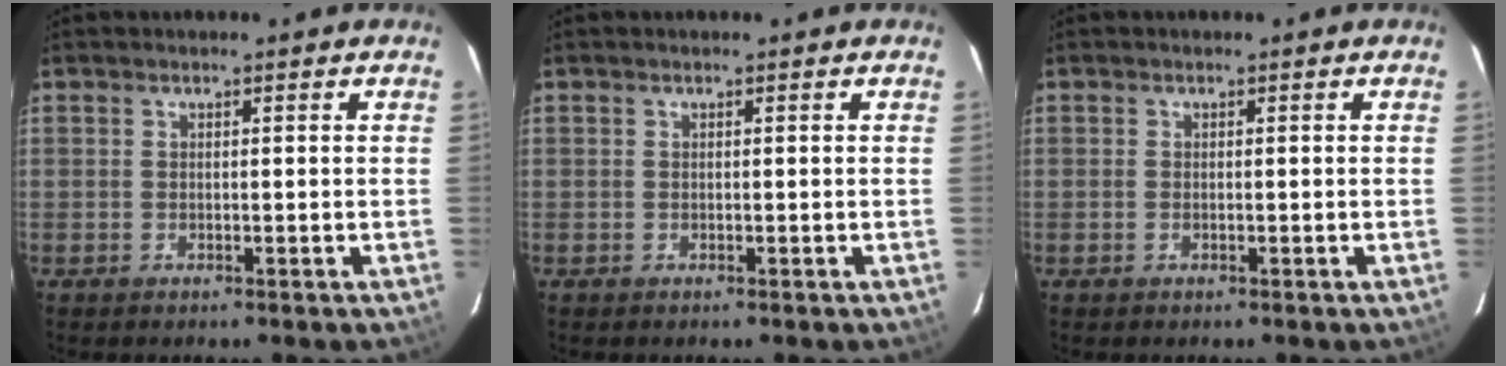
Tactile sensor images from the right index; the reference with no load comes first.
{"total": 0.0}
{"total": 0.0}